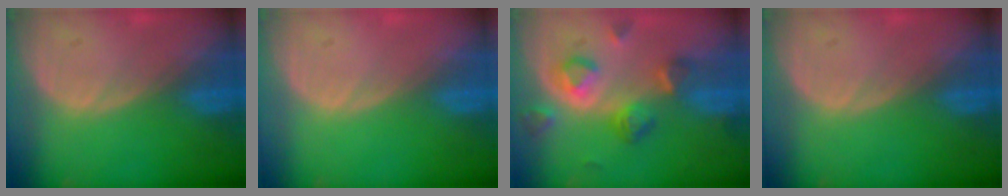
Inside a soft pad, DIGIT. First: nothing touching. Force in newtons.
{"total": 0.0}
{"total": 7.1, "press": 6.8, "slide": 2.0}
{"total": 0.0}